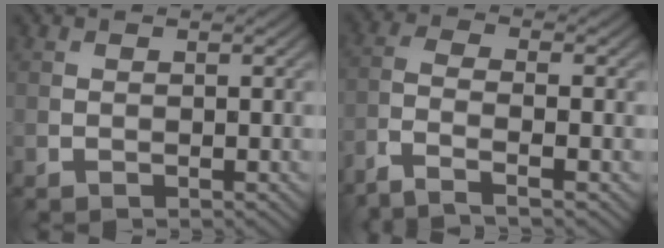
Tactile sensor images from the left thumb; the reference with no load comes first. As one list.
[{"total": 4.7, "force": [-3.2, 0.8, 3.3], "torque": [-0.063, -0.003, -0.079]}]